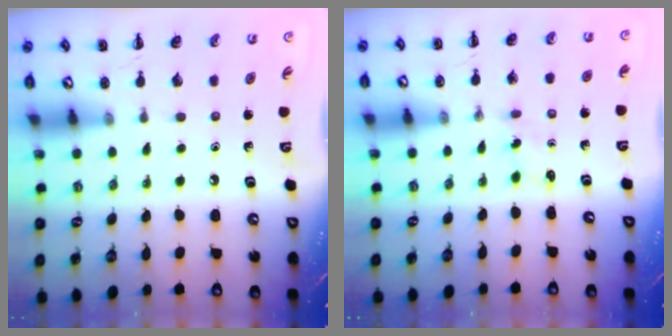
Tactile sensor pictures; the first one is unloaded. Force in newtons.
{"total": 2.7, "press": 2.5, "slide": 0.9}